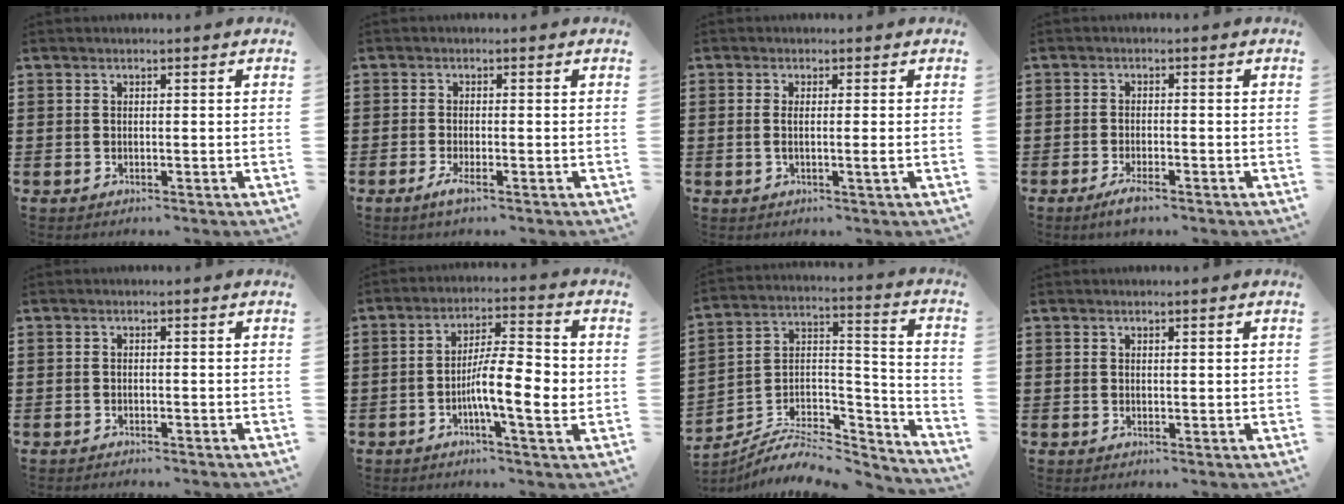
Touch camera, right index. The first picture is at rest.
{"total": 2.1, "force": [-1.1, 0.2, 1.8], "torque": [-0.045, -0.010, -0.024]}
{"total": 2.1, "force": [-0.2, -0.2, 2.1], "torque": [-0.039, -0.008, -0.005]}
{"total": 2.6, "force": [-1.9, 0.3, 1.8], "torque": [-0.036, -0.002, -0.035]}
{"total": 0.6, "force": [-0.6, 0.0, 0.1], "torque": [-0.004, -0.003, -0.013]}
{"total": 9.8, "force": [-1.8, 2.2, 9.3], "torque": [-0.148, 0.003, -0.030]}
{"total": 7.0, "force": [-5.5, 3.0, 3.1], "torque": [-0.059, 0.004, -0.107]}
{"total": 0.5, "force": [0.3, 0.1, 0.4], "torque": [-0.009, 0.000, 0.007]}